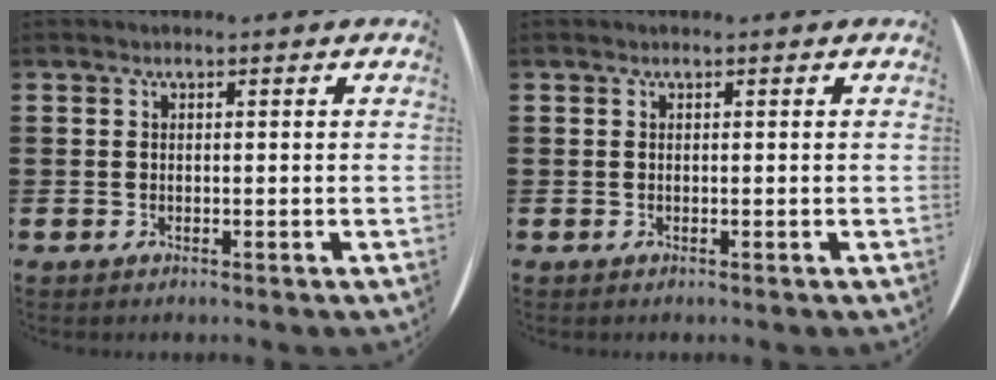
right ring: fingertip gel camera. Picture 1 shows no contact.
{"total": 0.0}